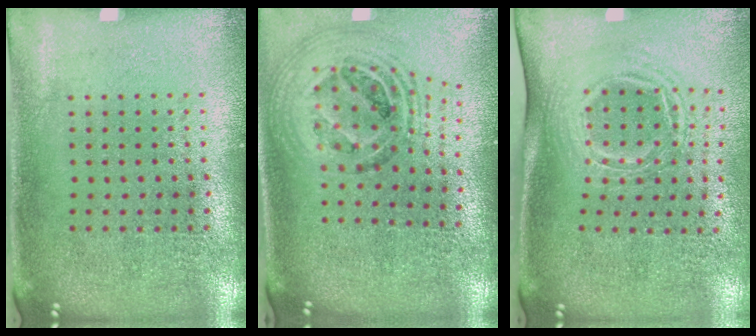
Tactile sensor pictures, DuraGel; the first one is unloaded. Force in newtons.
{"total": 1.6, "press": 1.4, "slide": 0.8}
{"total": 1.7, "press": 1.2, "slide": 1.2}